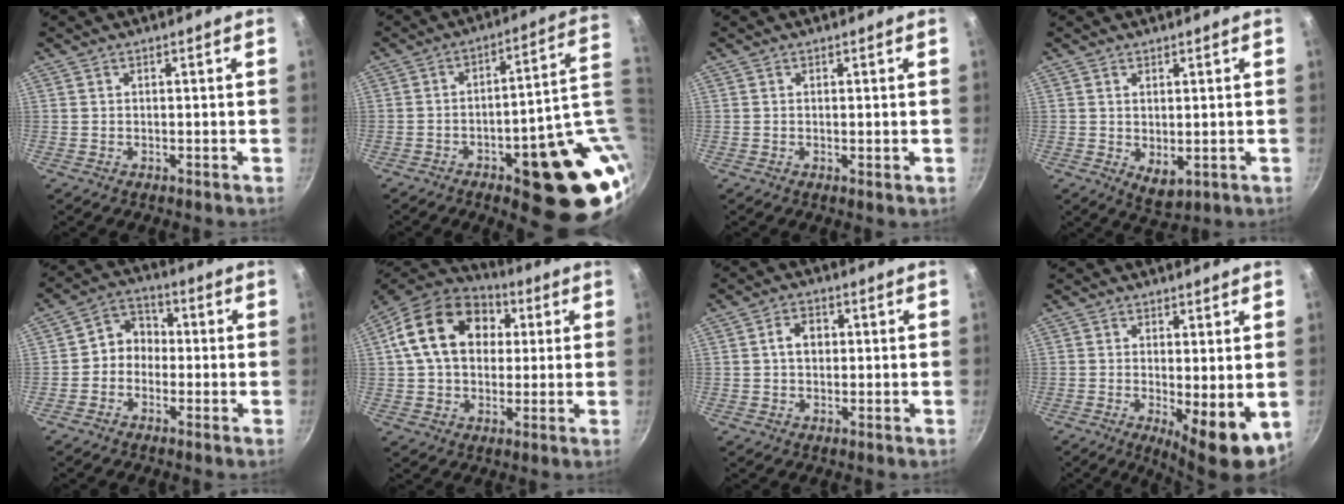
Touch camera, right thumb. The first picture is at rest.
{"total": 22.0, "force": [-2.7, 7.8, 20.4], "torque": [-0.208, 0.005, -0.020]}
{"total": 0.8, "force": [0.0, 0.1, 0.8], "torque": [-0.013, -0.004, -0.001]}
{"total": 4.4, "force": [0.2, 2.3, 3.7], "torque": [-0.055, -0.018, 0.011]}
{"total": 5.9, "force": [-1.0, 5.1, 2.9], "torque": [-0.015, 0.025, -0.034]}
{"total": 18.8, "force": [4.4, 13.8, 11.9], "torque": [-0.187, 0.023, 0.060]}
{"total": 4.2, "force": [0.4, 3.2, 2.7], "torque": [-0.027, 0.009, 0.002]}
{"total": 8.5, "force": [-0.9, 2.5, 8.1], "torque": [-0.105, -0.013, -0.003]}